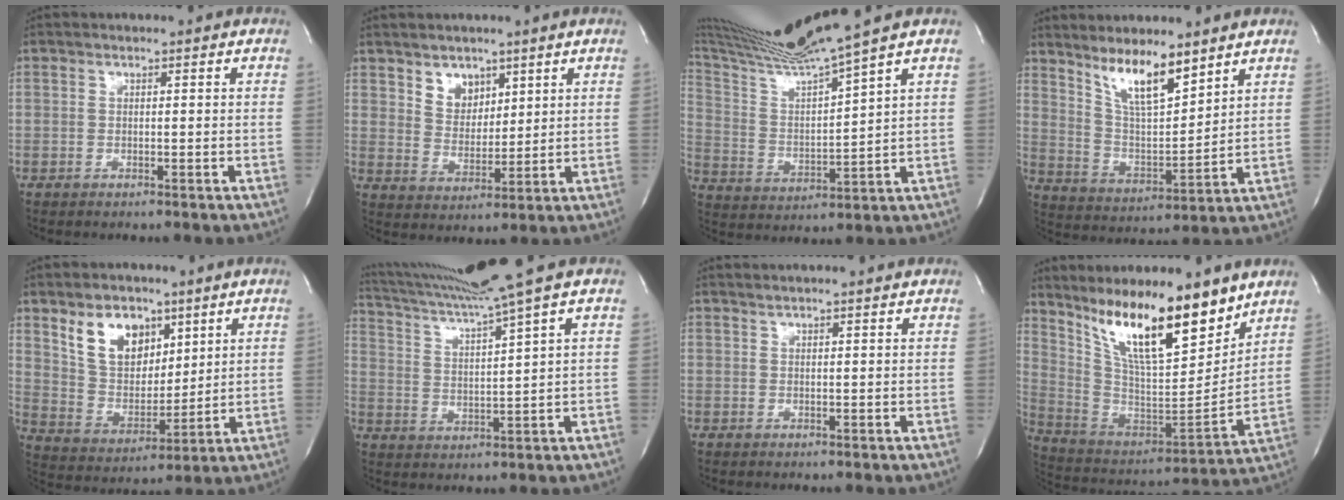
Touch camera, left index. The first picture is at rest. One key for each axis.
{"total": 4.7, "fx": 2.8, "fy": 3.3, "fz": 1.6, "tx": -0.030, "ty": -0.004, "tz": 0.059}
{"total": 13.1, "fx": 11.2, "fy": -3.0, "fz": 6.2, "tx": -0.123, "ty": -0.019, "tz": 0.207}
{"total": 8.8, "fx": 6.6, "fy": 1.8, "fz": 5.6, "tx": -0.115, "ty": -0.011, "tz": 0.134}
{"total": 9.7, "fx": 5.6, "fy": 6.2, "fz": 5.0, "tx": -0.104, "ty": 0.005, "tz": 0.117}
{"total": 12.0, "fx": 9.9, "fy": -3.6, "fz": 5.8, "tx": -0.111, "ty": -0.023, "tz": 0.167}
{"total": 4.4, "fx": 4.2, "fy": -0.4, "fz": 1.4, "tx": -0.021, "ty": 0.012, "tz": 0.045}
{"total": 18.8, "fx": 13.4, "fy": 3.9, "fz": 12.7, "tx": -0.226, "ty": -0.012, "tz": 0.243}